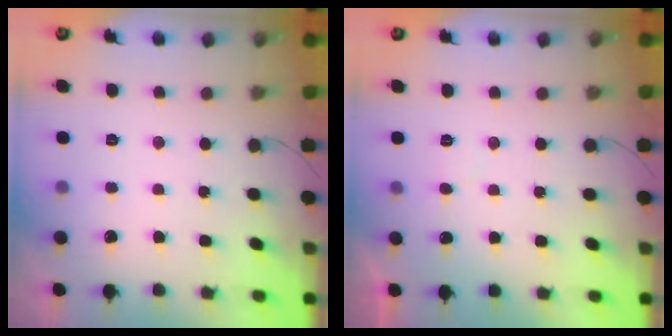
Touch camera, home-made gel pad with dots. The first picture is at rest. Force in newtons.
{"total": 3.3, "press": 3.3, "slide": 0.2}